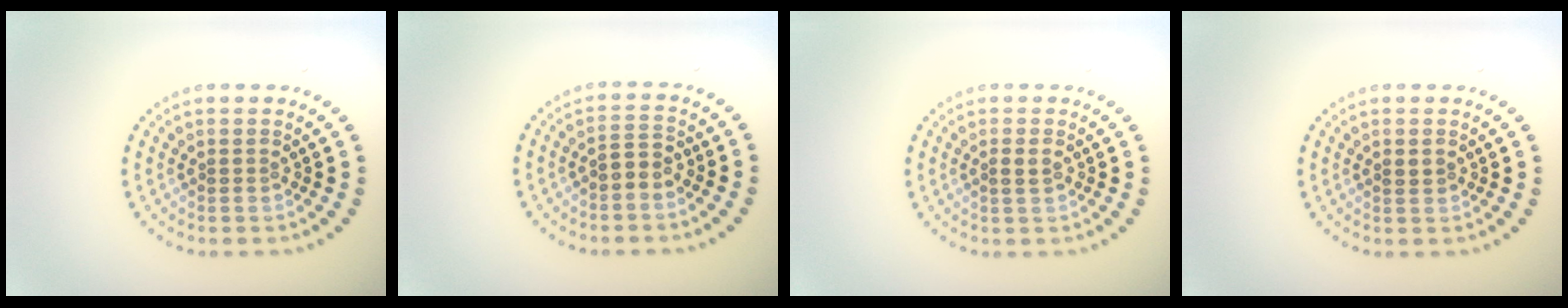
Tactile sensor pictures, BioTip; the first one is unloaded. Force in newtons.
{"total": 1.9, "press": 1.8, "slide": 0.7}
{"total": 1.1, "press": 1.0, "slide": 0.3}
{"total": 0.8, "press": 0.8, "slide": 0.1}